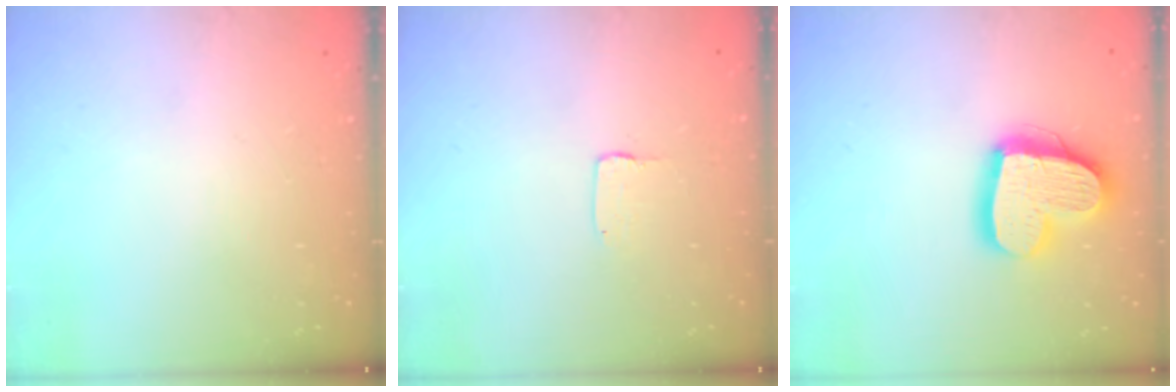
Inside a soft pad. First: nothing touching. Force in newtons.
{"total": 1.0, "press": 1.0, "slide": 0.1}
{"total": 17.6, "press": 17.5, "slide": 1.9}